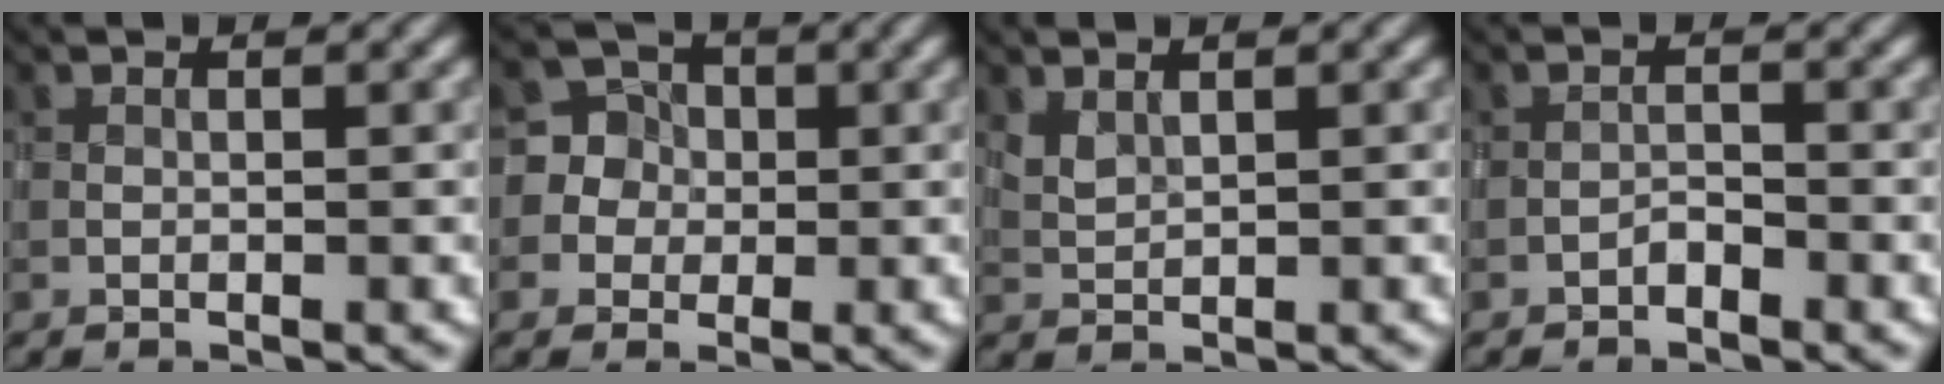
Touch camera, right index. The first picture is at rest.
{"total": 6.0, "force": [0.2, 5.9, 0.7], "torque": [0.001, 0.030, -0.019]}
{"total": 1.2, "force": [0.9, 0.6, 0.5], "torque": [-0.018, -0.001, 0.022]}
{"total": 0.8, "force": [-0.8, 0.3, 0.2], "torque": [-0.004, 0.006, -0.016]}